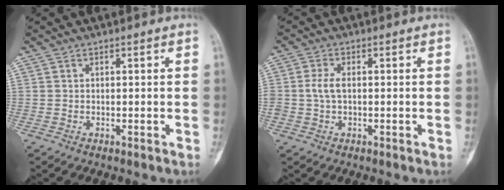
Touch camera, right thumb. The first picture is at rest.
{"total": 3.1, "force": [0.0, 1.6, 2.6], "torque": [-0.062, 0.006, -0.002]}